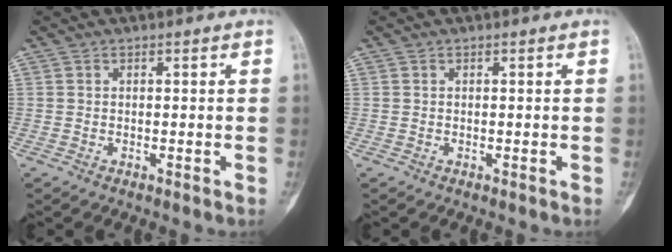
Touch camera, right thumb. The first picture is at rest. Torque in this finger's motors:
{"motor_torque": [0.49, -0.06, 0.16, -0.16, 0.02]}